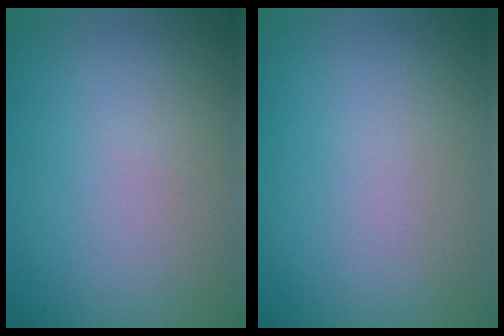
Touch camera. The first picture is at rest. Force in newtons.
{"total": 0.0}